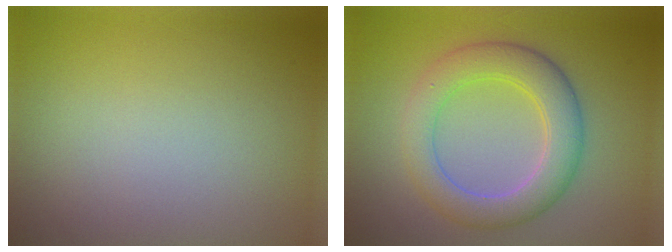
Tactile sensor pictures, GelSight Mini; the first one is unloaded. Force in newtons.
{"total": 5.4, "press": 5.4, "slide": 0.2}